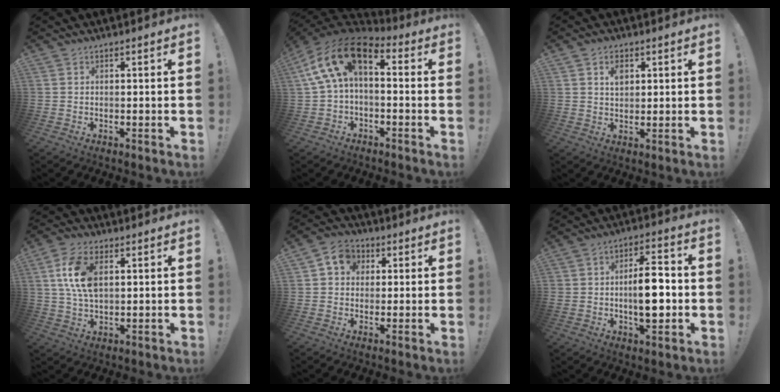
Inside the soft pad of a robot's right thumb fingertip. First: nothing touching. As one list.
[{"total": 14.0, "force": [4.5, 7.5, 10.9], "torque": [-0.207, -0.012, 0.085]}, {"total": 4.3, "force": [1.6, 3.0, 2.6], "torque": [-0.029, -0.003, 0.024]}, {"total": 11.6, "force": [2.8, 6.8, 9.0], "torque": [-0.184, 0.000, 0.050]}, {"total": 7.3, "force": [1.6, 6.4, 3.1], "torque": [-0.039, 0.004, 0.034]}, {"total": 12.6, "force": [-2.1, 7.3, 10.1], "torque": [-0.153, 0.016, -0.037]}]